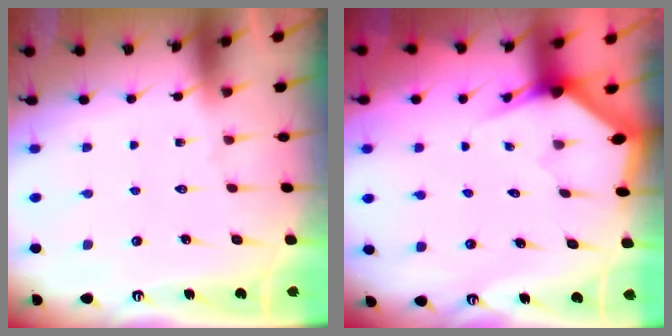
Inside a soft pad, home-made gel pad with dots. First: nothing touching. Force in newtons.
{"total": 2.8, "press": 2.8, "slide": 0.1}